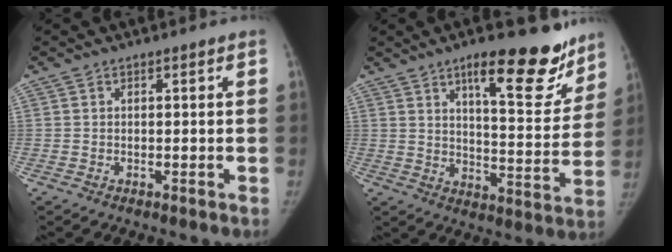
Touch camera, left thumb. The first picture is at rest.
{"total": 17.2, "force": [11.4, 5.4, 11.7], "torque": [-0.102, -0.077, 0.166]}